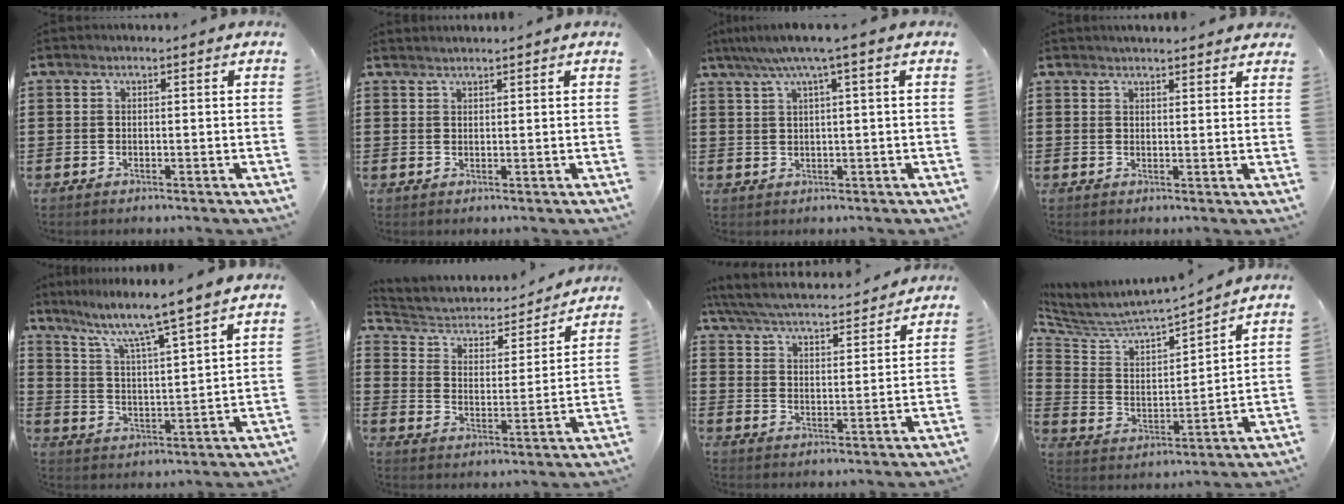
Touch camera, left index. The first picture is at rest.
{"total": 1.1, "force": [1.1, -0.1, 0.1], "torque": [-0.002, -0.002, 0.021]}
{"total": 4.3, "force": [2.1, -0.5, 3.7], "torque": [-0.074, -0.002, 0.033]}
{"total": 2.0, "force": [2.0, 0.0, 0.1], "torque": [-0.007, 0.001, 0.039]}
{"total": 6.4, "force": [5.4, -0.8, 3.3], "torque": [-0.087, -0.044, 0.083]}
{"total": 3.6, "force": [3.0, 1.9, 0.9], "torque": [-0.040, -0.022, 0.042]}
{"total": 5.1, "force": [4.9, -0.1, 1.3], "torque": [-0.049, -0.035, 0.080]}
{"total": 4.6, "force": [4.2, 1.1, 1.3], "torque": [-0.054, -0.039, 0.064]}